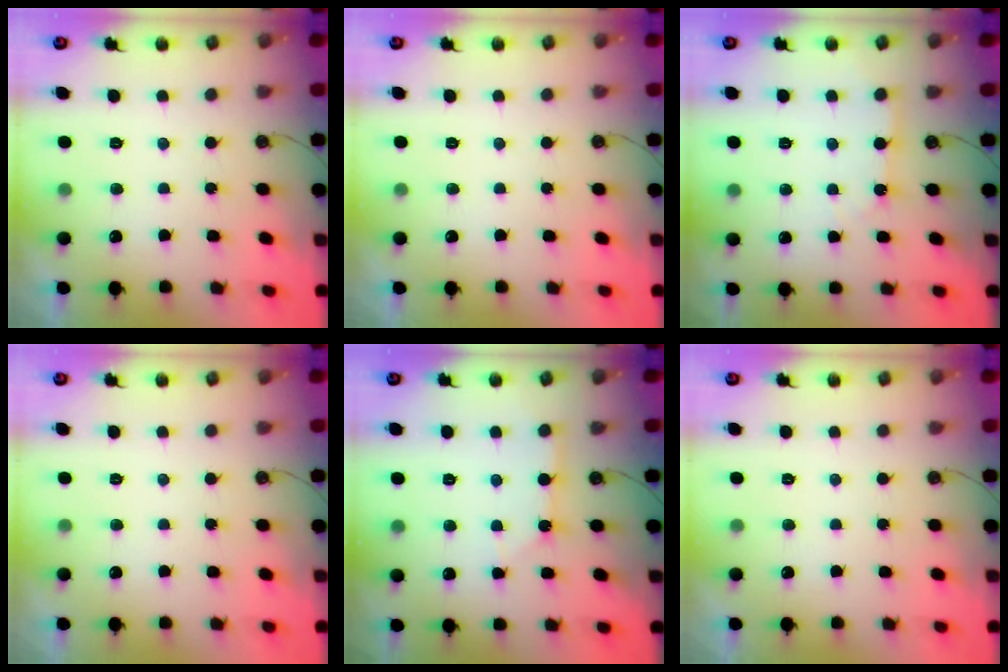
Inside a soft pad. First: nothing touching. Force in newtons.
{"total": 0.0}
{"total": 4.0, "press": 3.9, "slide": 0.5}
{"total": 0.0}
{"total": 2.7, "press": 2.7, "slide": 0.4}
{"total": 0.0}